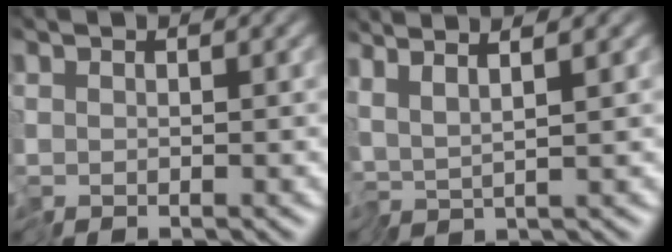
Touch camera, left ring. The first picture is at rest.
{"total": 3.0, "force": [1.4, 0.0, 2.7], "torque": [-0.045, 0.012, 0.017]}